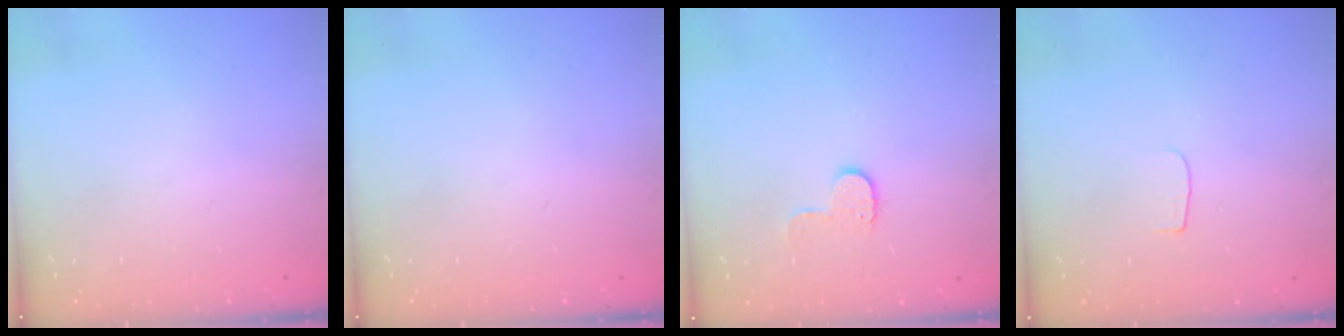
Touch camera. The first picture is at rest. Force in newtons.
{"total": 0.0}
{"total": 7.2, "press": 7.2, "slide": 0.4}
{"total": 3.0, "press": 3.0, "slide": 0.3}